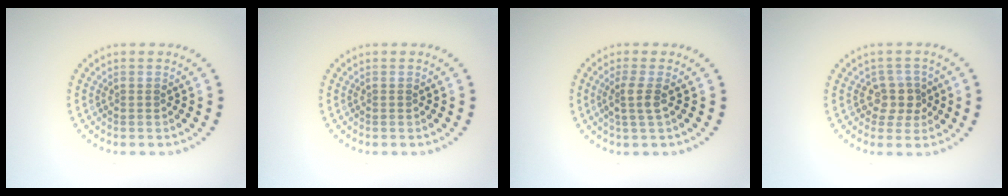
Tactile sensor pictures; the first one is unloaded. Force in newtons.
{"total": 0.0}
{"total": 1.8, "press": 1.4, "slide": 1.1}
{"total": 2.4, "press": 2.1, "slide": 1.2}